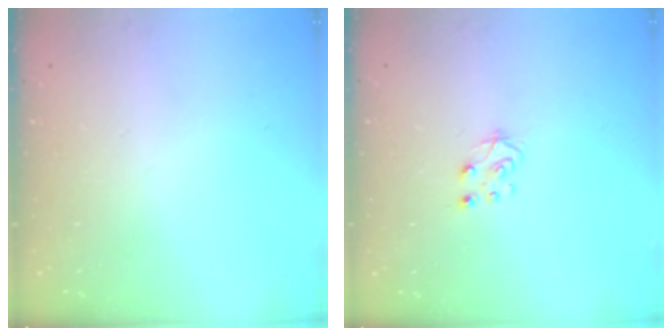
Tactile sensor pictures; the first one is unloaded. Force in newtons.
{"total": 6.9, "press": 6.9, "slide": 0.6}